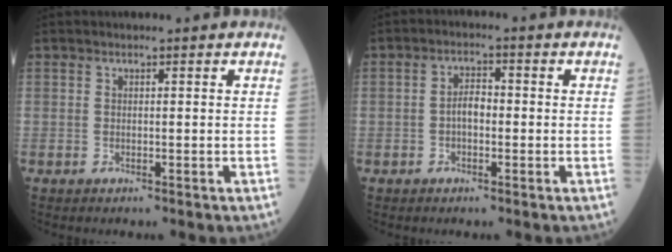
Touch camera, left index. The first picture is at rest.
{"total": 2.8, "force": [-0.7, 1.3, 2.4], "torque": [-0.041, 0.007, -0.016]}